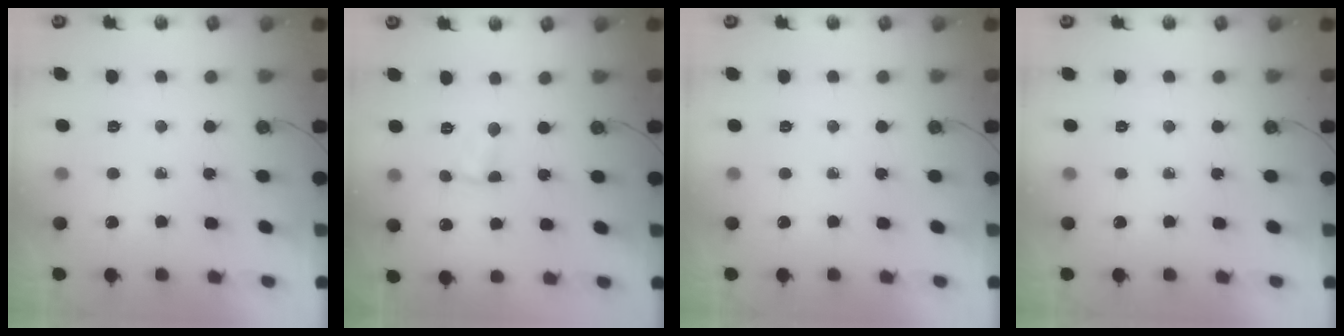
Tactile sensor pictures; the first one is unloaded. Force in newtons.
{"total": 1.7, "press": 1.7, "slide": 0.2}
{"total": 0.0}
{"total": 0.0}